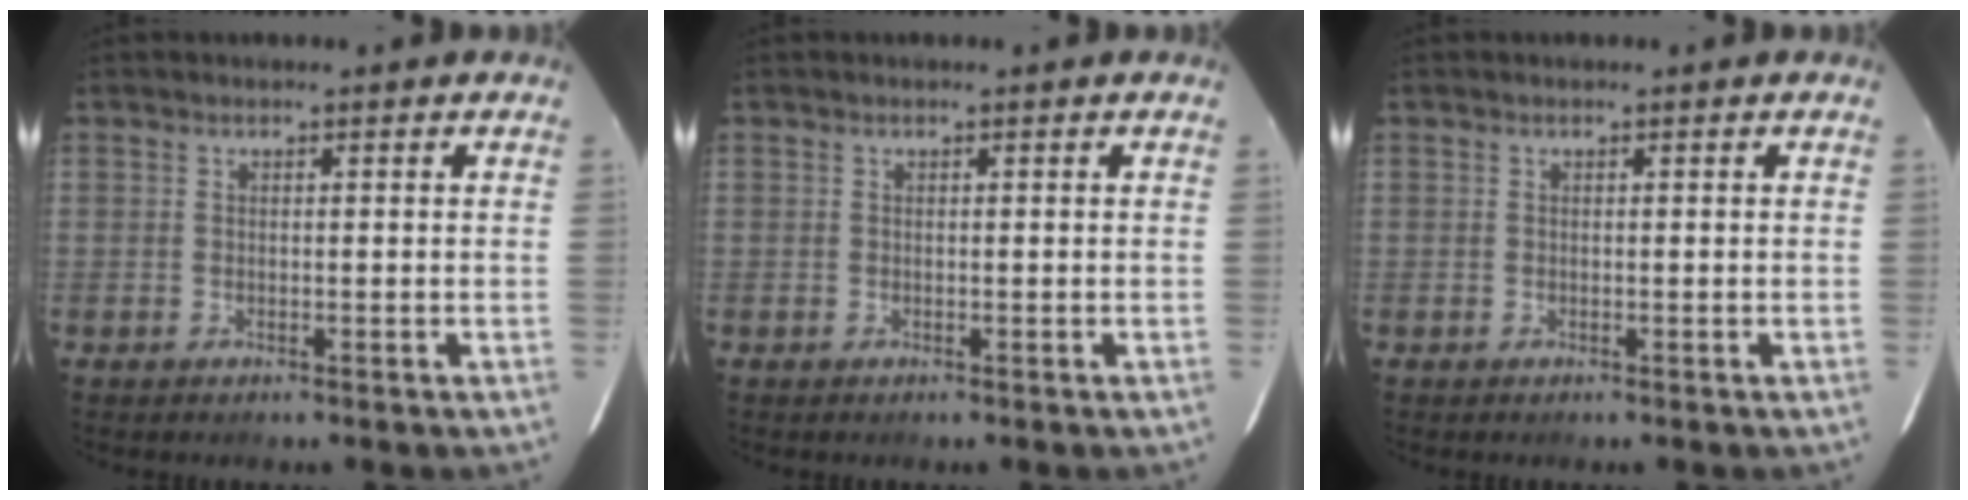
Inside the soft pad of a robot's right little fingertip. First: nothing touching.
{"total": 0.0}
{"total": 0.0}